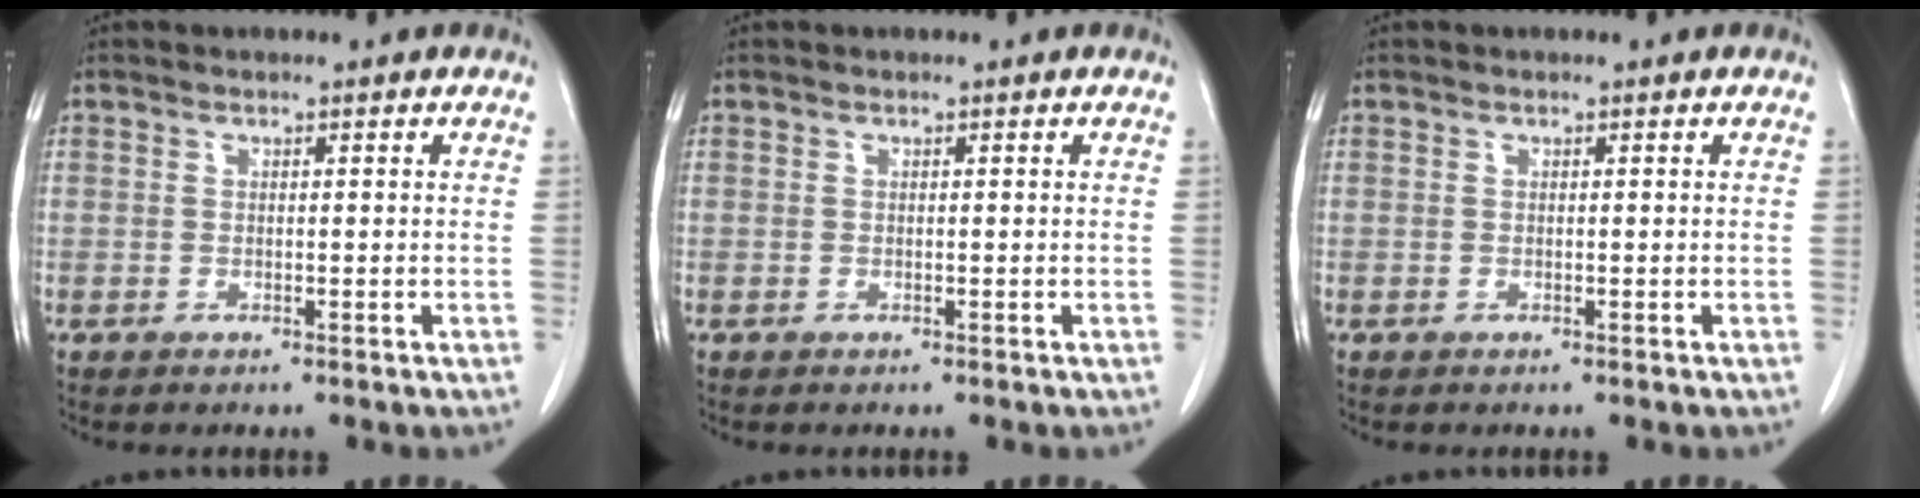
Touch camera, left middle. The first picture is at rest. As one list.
[{"total": 0.0}, {"total": 0.0}]